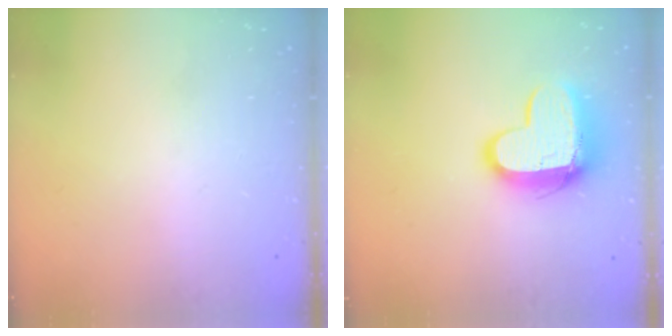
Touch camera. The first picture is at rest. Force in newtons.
{"total": 13.2, "press": 13.2, "slide": 1.2}